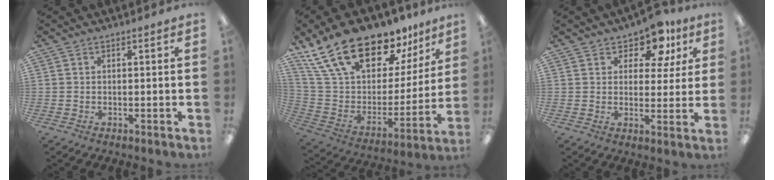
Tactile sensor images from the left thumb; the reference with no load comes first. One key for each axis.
{"total": 23.9, "fx": 18.2, "fy": 10.8, "fz": 11.0, "tx": -0.208, "ty": -0.117, "tz": 0.331}
{"total": 8.5, "fx": 5.7, "fy": 5.0, "fz": 4.0, "tx": -0.057, "ty": -0.030, "tz": 0.099}